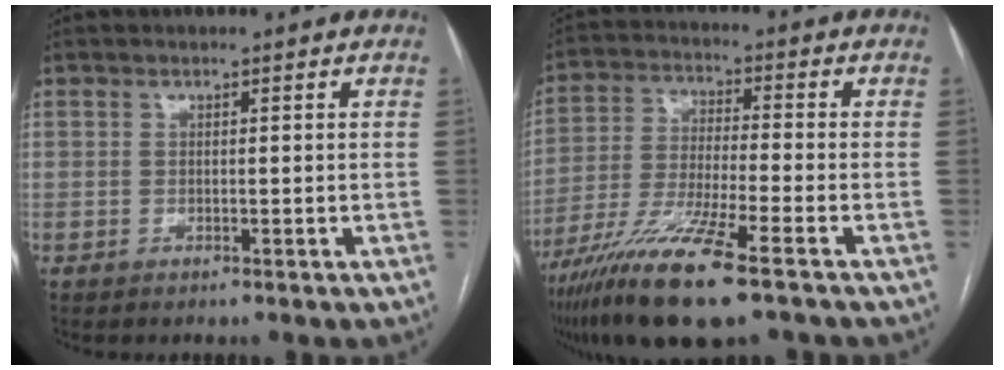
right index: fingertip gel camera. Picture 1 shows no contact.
{"total": 13.9, "force": [-8.8, 0.6, 10.8], "torque": [-0.221, -0.037, -0.165]}